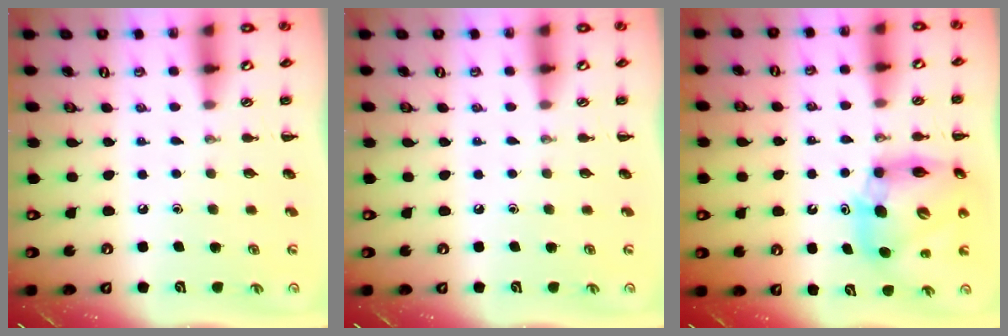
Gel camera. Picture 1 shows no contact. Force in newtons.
{"total": 0.0}
{"total": 11.9, "press": 11.4, "slide": 3.4}